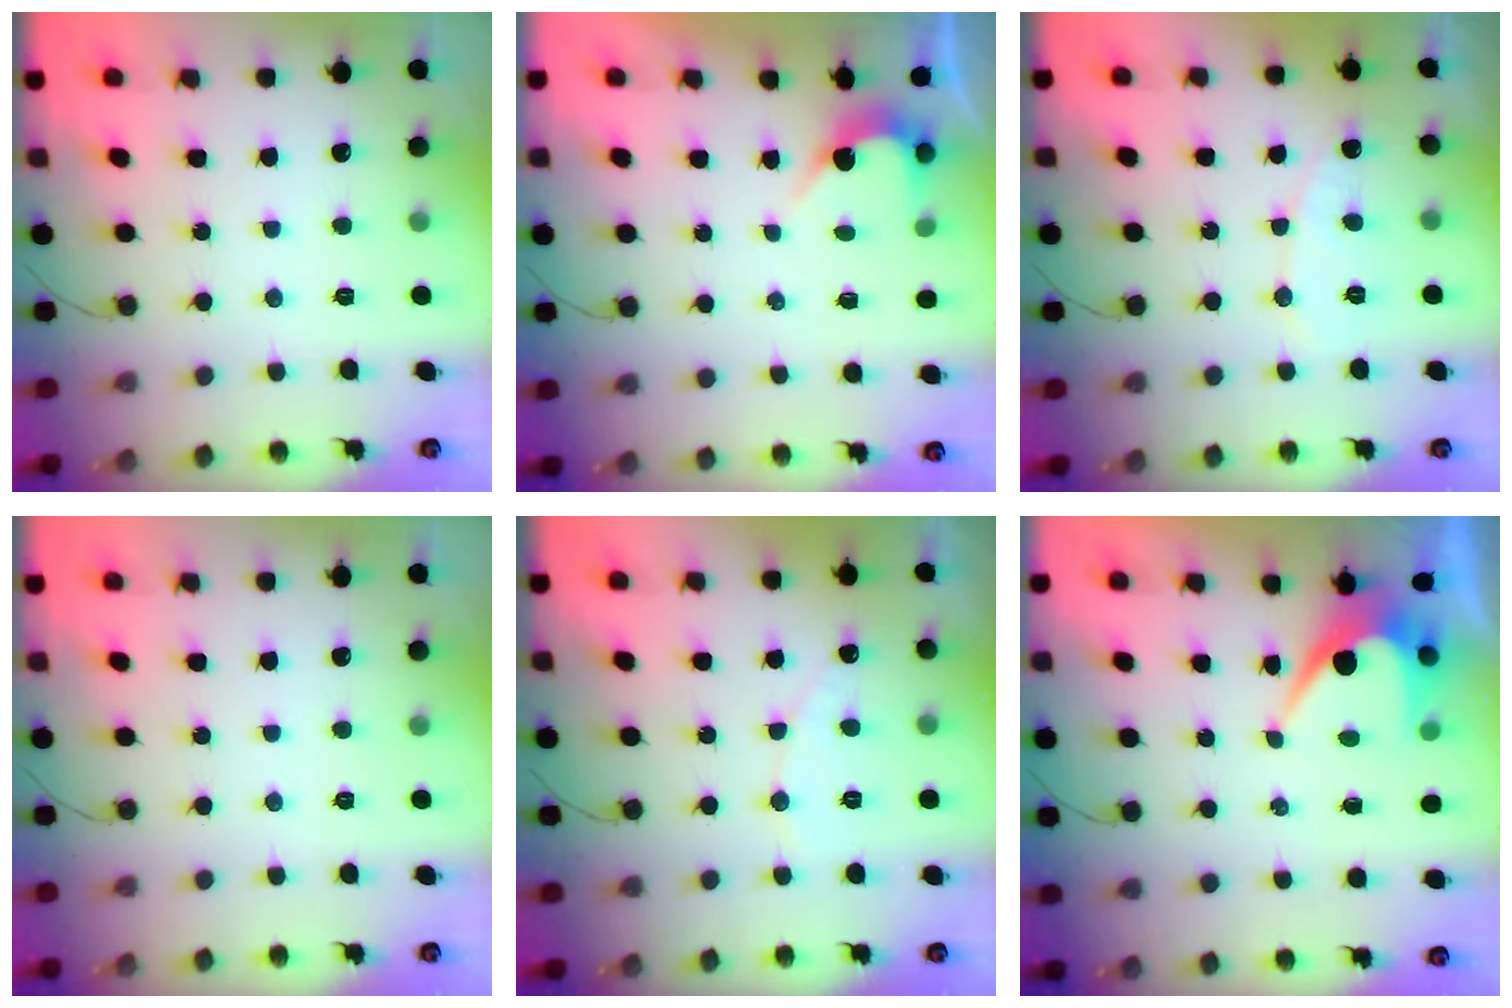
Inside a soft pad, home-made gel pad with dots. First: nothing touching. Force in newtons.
{"total": 2.5, "press": 2.5, "slide": 0.2}
{"total": 5.8, "press": 5.8, "slide": 0.4}
{"total": 0.0}
{"total": 5.4, "press": 5.4, "slide": 0.4}
{"total": 6.9, "press": 6.9, "slide": 0.4}